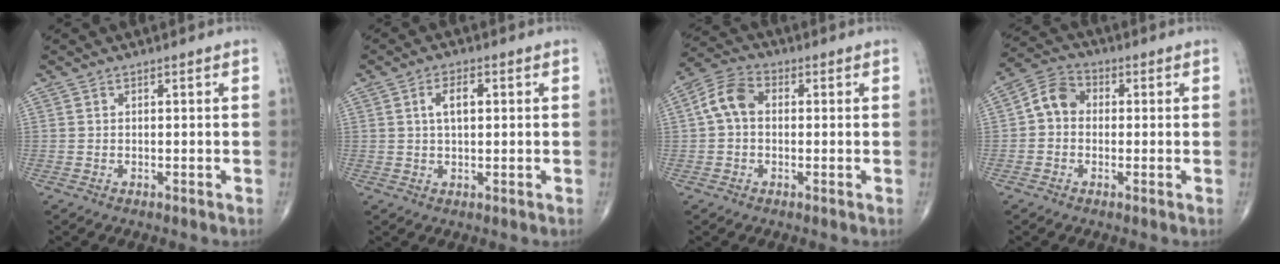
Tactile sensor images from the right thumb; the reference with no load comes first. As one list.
[{"total": 4.5, "force": [1.1, 2.2, 3.8], "torque": [-0.069, 0.004, 0.018]}, {"total": 6.9, "force": [0.5, 4.8, 4.9], "torque": [-0.092, 0.023, -0.001]}, {"total": 6.2, "force": [-0.1, 5.1, 3.6], "torque": [-0.051, 0.023, -0.015]}]